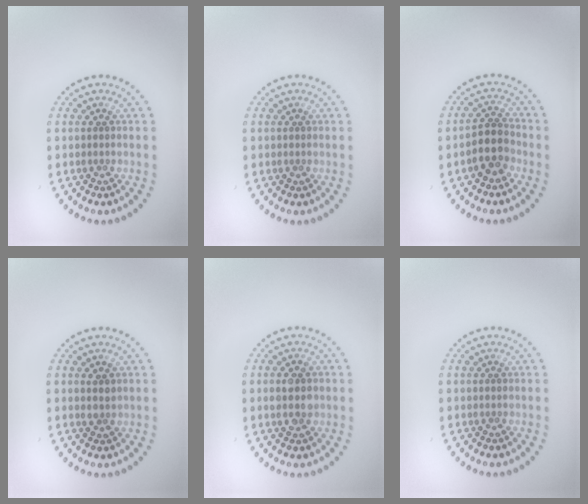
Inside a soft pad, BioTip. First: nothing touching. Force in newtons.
{"total": 0.0}
{"total": 2.9, "press": 2.7, "slide": 1.1}
{"total": 1.2, "press": 1.0, "slide": 0.5}
{"total": 2.8, "press": 2.8, "slide": 0.2}
{"total": 0.0}